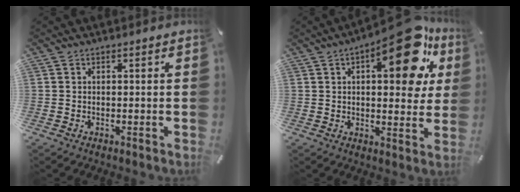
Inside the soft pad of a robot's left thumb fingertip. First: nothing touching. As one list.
[{"total": 19.1, "force": [9.2, 7.3, 15.1], "torque": [-0.201, -0.043, 0.137]}]